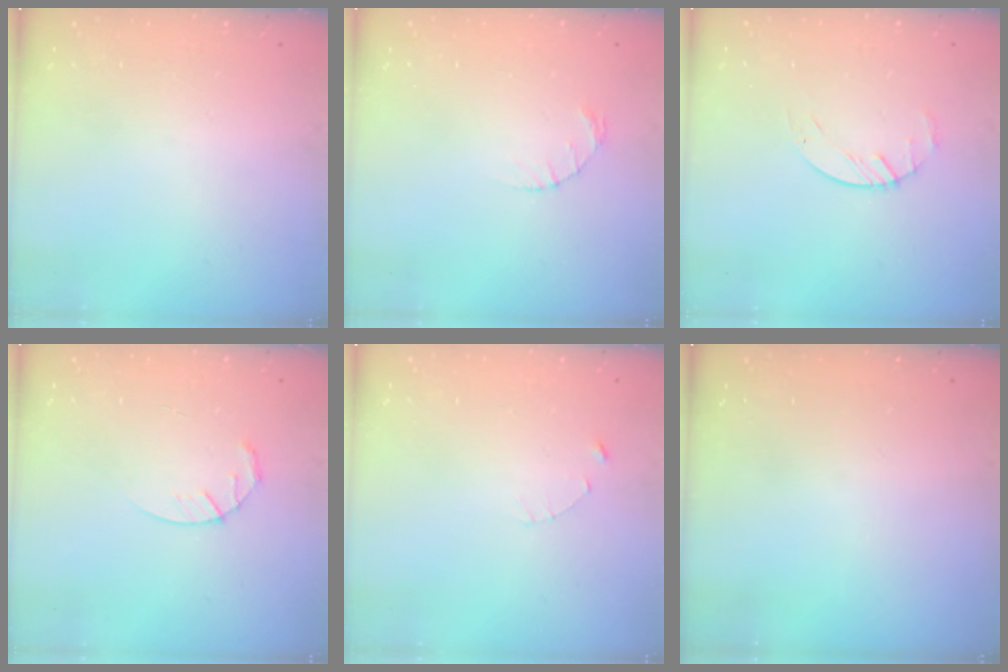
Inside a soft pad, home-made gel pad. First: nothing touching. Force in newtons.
{"total": 1.2, "press": 1.1, "slide": 0.2}
{"total": 2.2, "press": 2.2, "slide": 0.4}
{"total": 3.9, "press": 3.9, "slide": 0.5}
{"total": 1.0, "press": 1.0, "slide": 0.2}
{"total": 0.0}